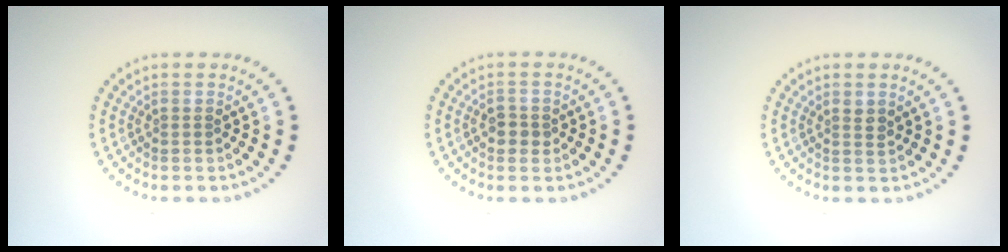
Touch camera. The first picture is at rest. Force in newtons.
{"total": 1.6, "press": 1.6, "slide": 0.1}
{"total": 1.0, "press": 0.8, "slide": 0.5}